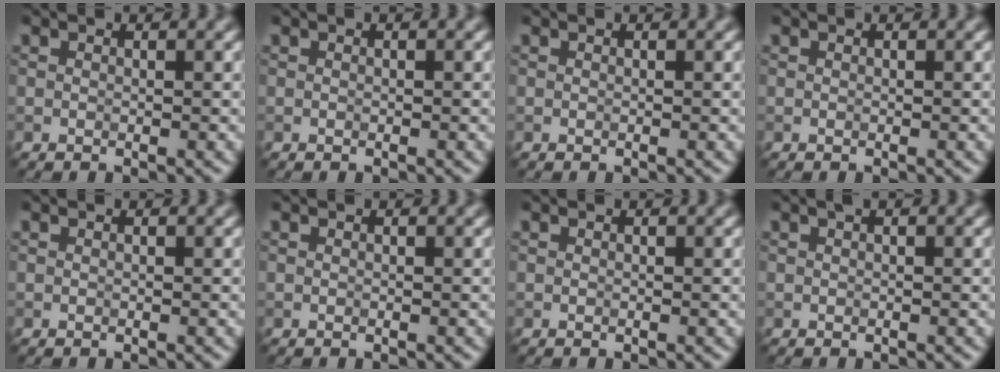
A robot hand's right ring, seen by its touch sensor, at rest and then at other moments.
{"total": 0.0}
{"total": 0.0}
{"total": 0.0}
{"total": 0.0}
{"total": 0.0}
{"total": 0.0}
{"total": 0.6, "force": [0.2, 0.1, 0.5], "torque": [-0.007, 0.006, 0.005]}